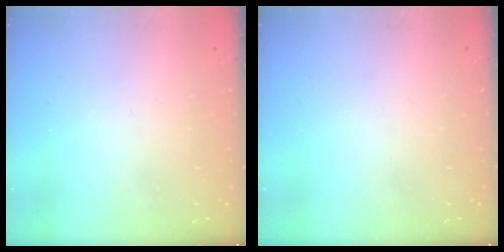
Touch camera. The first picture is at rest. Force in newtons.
{"total": 0.0}